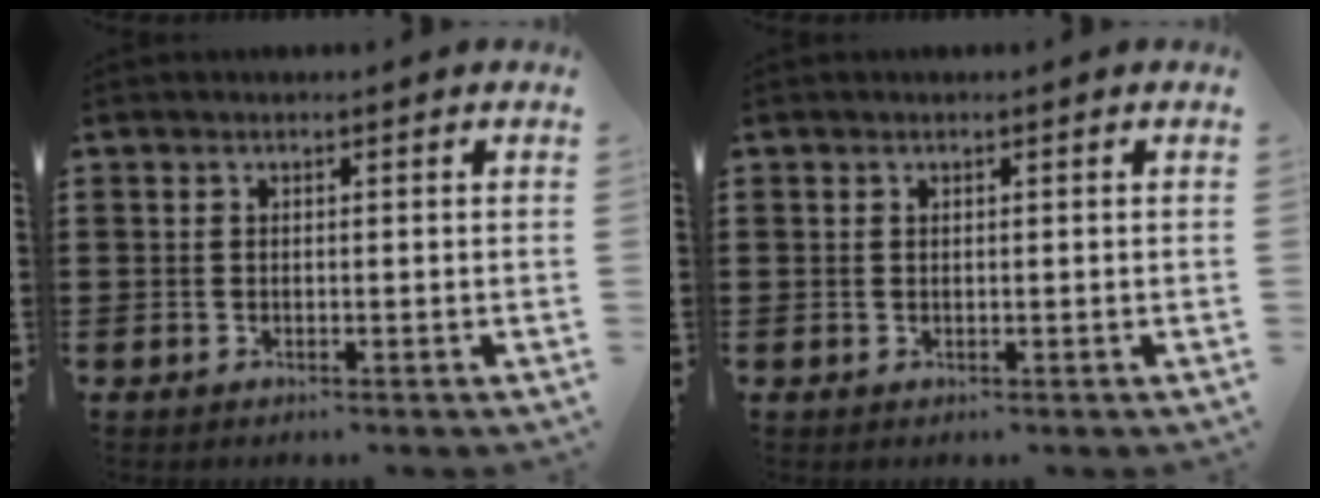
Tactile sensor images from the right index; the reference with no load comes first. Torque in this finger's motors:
{"motor_torque": [0.04, 0.48, 0.04, 0.02]}